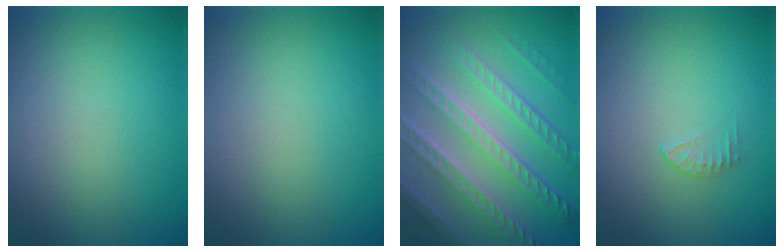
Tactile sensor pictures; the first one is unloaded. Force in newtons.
{"total": 0.0}
{"total": 8.9, "press": 6.2, "slide": 6.4}
{"total": 0.8, "press": 0.6, "slide": 0.6}